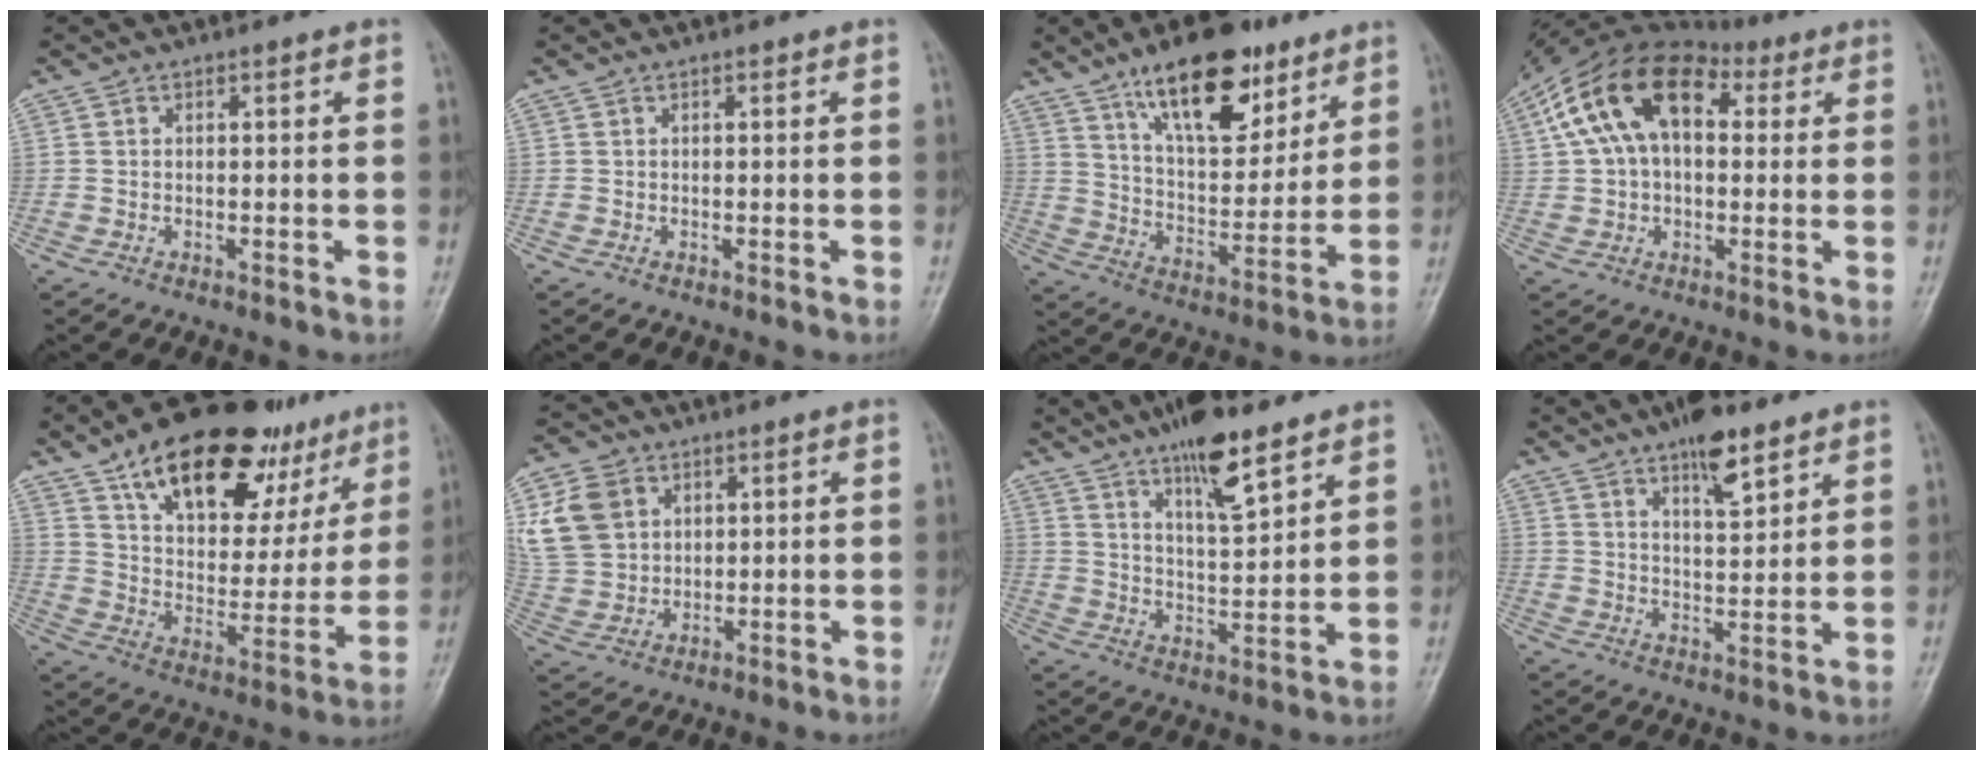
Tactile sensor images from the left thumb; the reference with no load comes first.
{"total": 0.0}
{"total": 18.8, "force": [11.6, 8.2, 12.3], "torque": [-0.148, -0.056, 0.196]}
{"total": 16.9, "force": [4.6, 10.4, 12.4], "torque": [-0.218, 0.036, 0.072]}
{"total": 26.4, "force": [15.9, 13.5, 16.2], "torque": [-0.199, -0.028, 0.251]}
{"total": 11.4, "force": [3.9, 9.0, 5.8], "torque": [-0.102, -0.006, 0.082]}
{"total": 12.2, "force": [8.2, 3.4, 8.3], "torque": [-0.119, -0.049, 0.139]}
{"total": 8.7, "force": [5.7, 3.0, 5.8], "torque": [-0.073, -0.033, 0.091]}